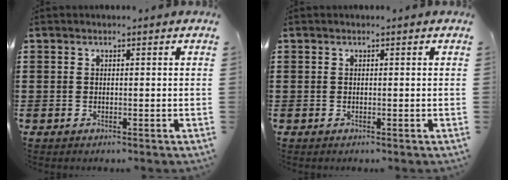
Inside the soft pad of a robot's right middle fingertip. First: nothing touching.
{"total": 0.0}